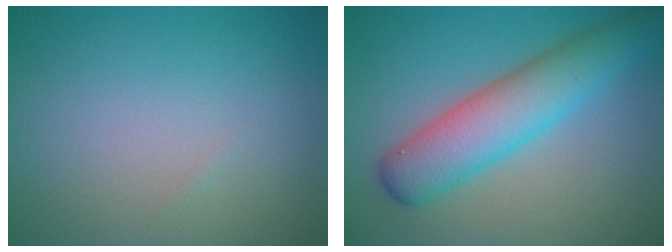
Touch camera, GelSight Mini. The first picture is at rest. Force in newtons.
{"total": 6.6, "press": 6.6, "slide": 0.2}